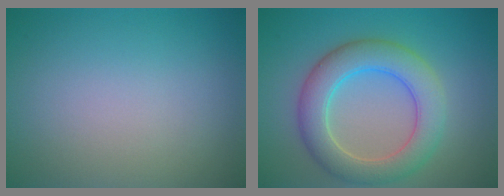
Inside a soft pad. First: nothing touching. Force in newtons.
{"total": 6.1, "press": 6.1, "slide": 0.4}